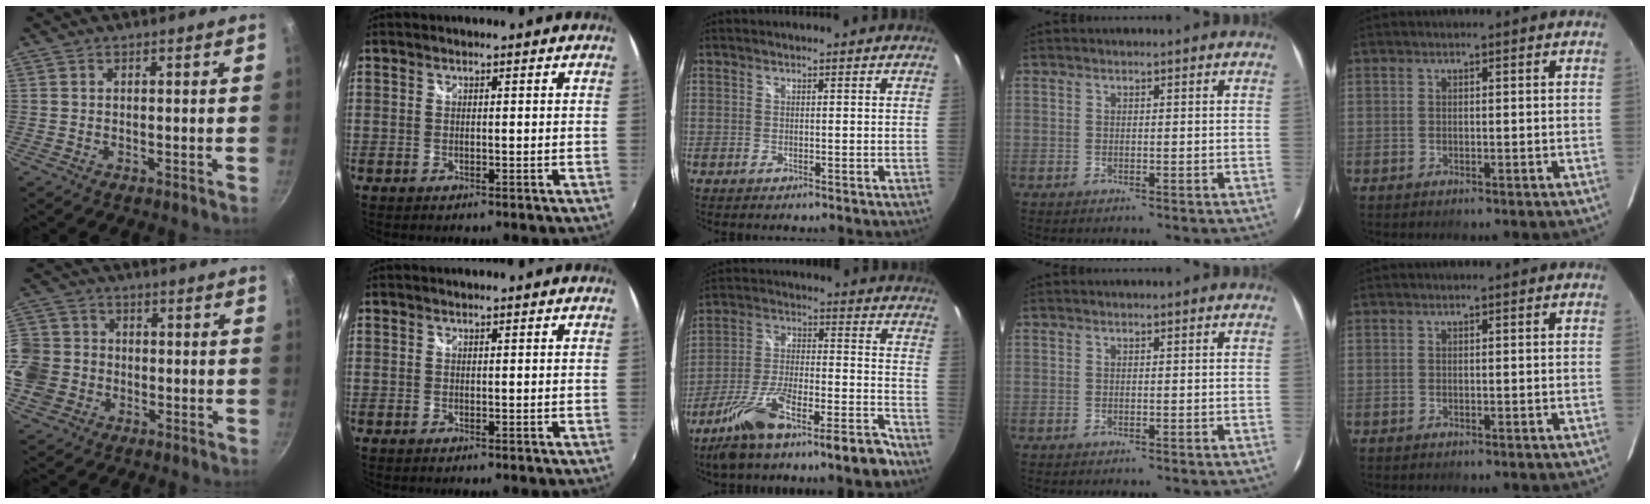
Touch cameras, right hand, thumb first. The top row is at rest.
{"thumb": {"total": 13.9, "force": [-3.0, 12.2, 6.0], "torque": [-0.128, 0.038, -0.069]}, "middle": {"total": 15.0, "force": [-11.8, 2.0, 9.0], "torque": [-0.167, 0.009, -0.195]}}